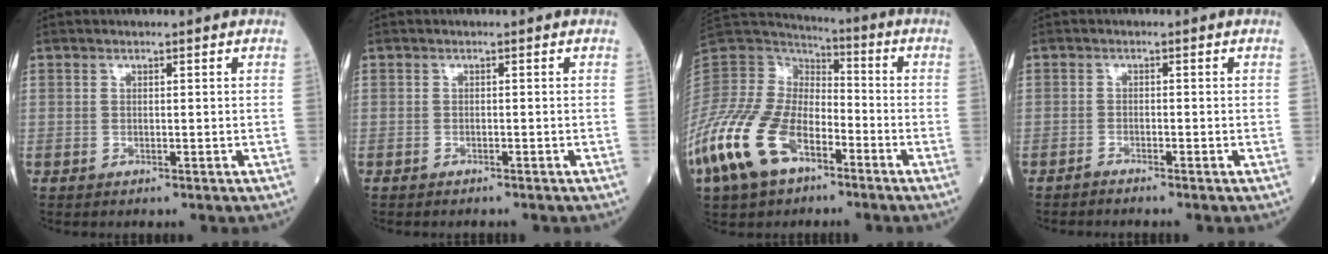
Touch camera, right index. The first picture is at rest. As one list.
[{"total": 0.7, "force": [-0.7, 0.1, 0.1], "torque": [-0.008, -0.002, -0.010]}, {"total": 18.5, "force": [-9.9, 9.5, 12.4], "torque": [-0.291, -0.007, -0.192]}, {"total": 1.0, "force": [-0.9, -0.3, 0.2], "torque": [-0.007, 0.001, -0.018]}]